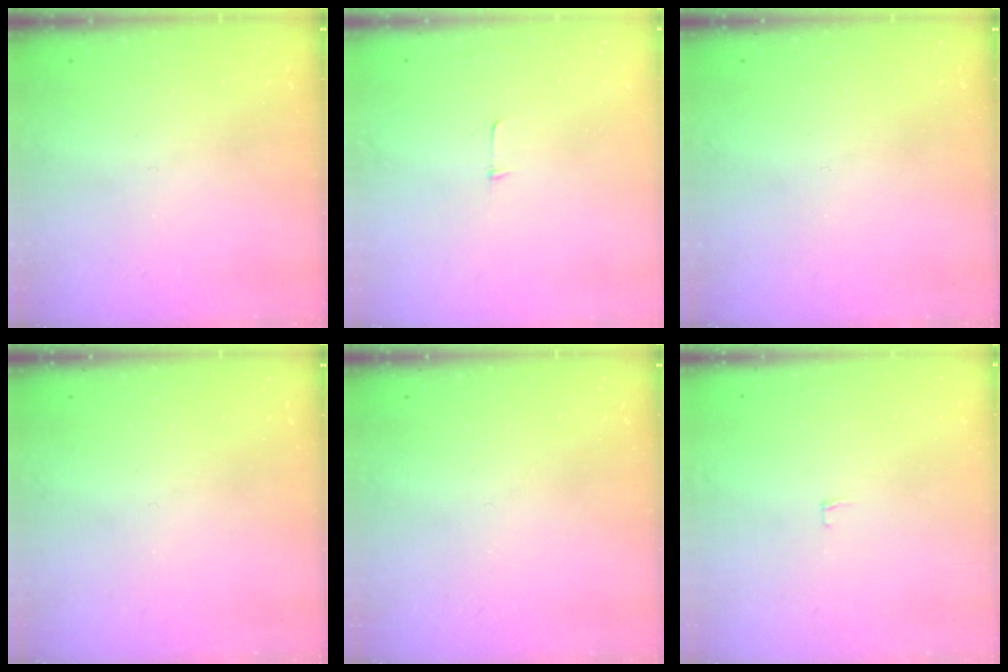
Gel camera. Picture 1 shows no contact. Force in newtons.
{"total": 3.7, "press": 3.7, "slide": 0.3}
{"total": 0.0}
{"total": 0.0}
{"total": 0.0}
{"total": 2.4, "press": 2.4, "slide": 0.2}